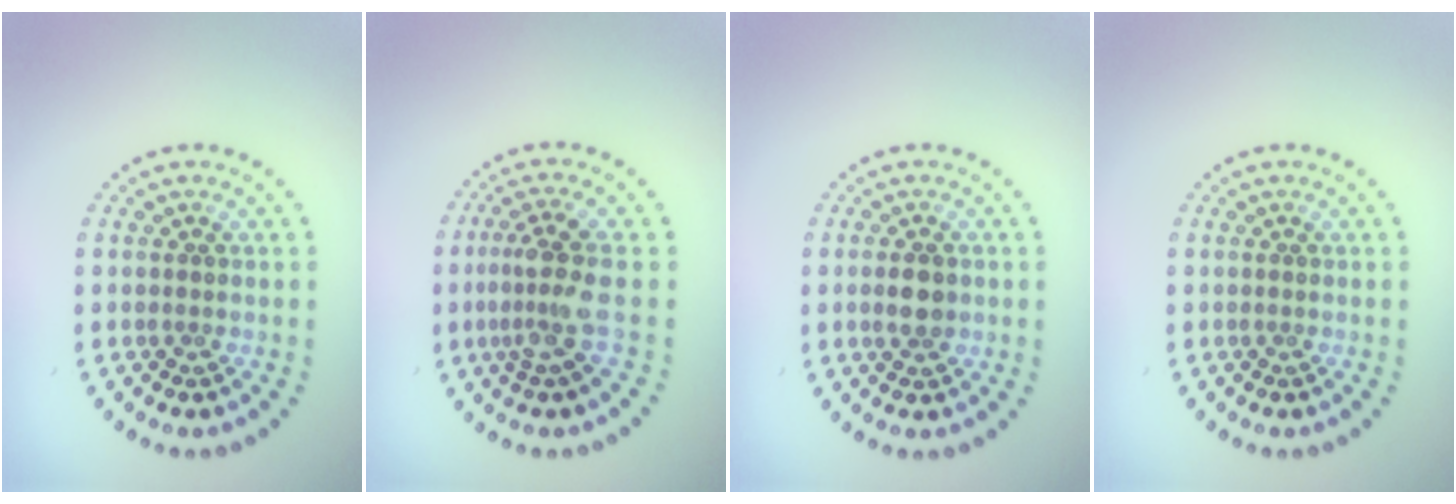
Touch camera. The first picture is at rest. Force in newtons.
{"total": 3.3, "press": 2.6, "slide": 2.0}
{"total": 2.7, "press": 2.7, "slide": 0.1}
{"total": 0.0}